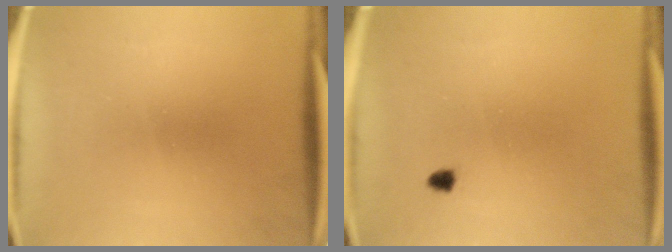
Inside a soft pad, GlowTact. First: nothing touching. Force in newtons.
{"total": 1.0}